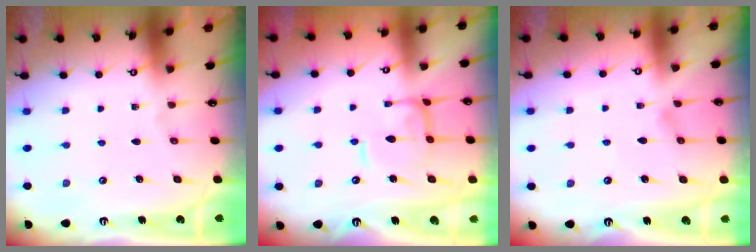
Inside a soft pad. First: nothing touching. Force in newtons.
{"total": 2.8, "press": 2.7, "slide": 0.5}
{"total": 0.0}